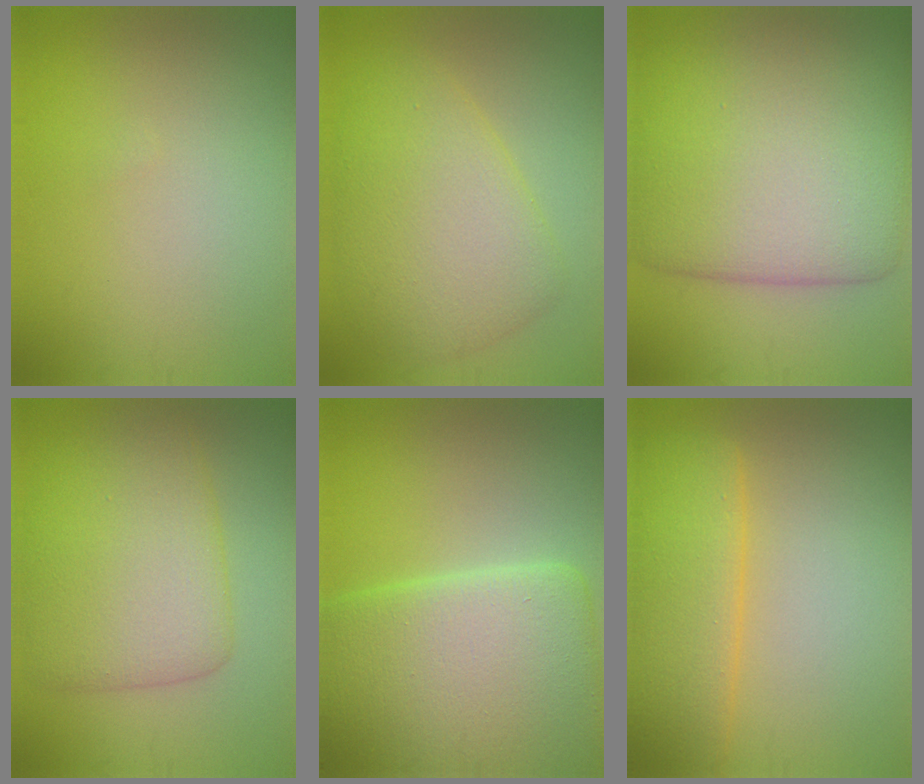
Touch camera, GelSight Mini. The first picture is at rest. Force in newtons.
{"total": 6.8, "press": 6.8, "slide": 0.1}
{"total": 14.4, "press": 14.4, "slide": 0.5}
{"total": 7.6, "press": 7.5, "slide": 0.2}
{"total": 14.3, "press": 14.2, "slide": 0.8}
{"total": 7.0, "press": 7.0, "slide": 0.2}